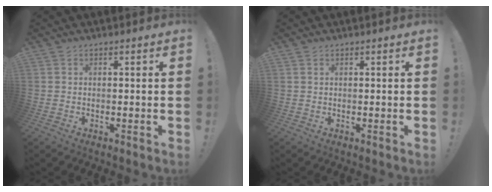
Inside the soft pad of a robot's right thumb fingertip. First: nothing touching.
{"total": 0.6, "force": [0.4, 0.4, 0.3], "torque": [-0.001, 0.000, 0.007]}